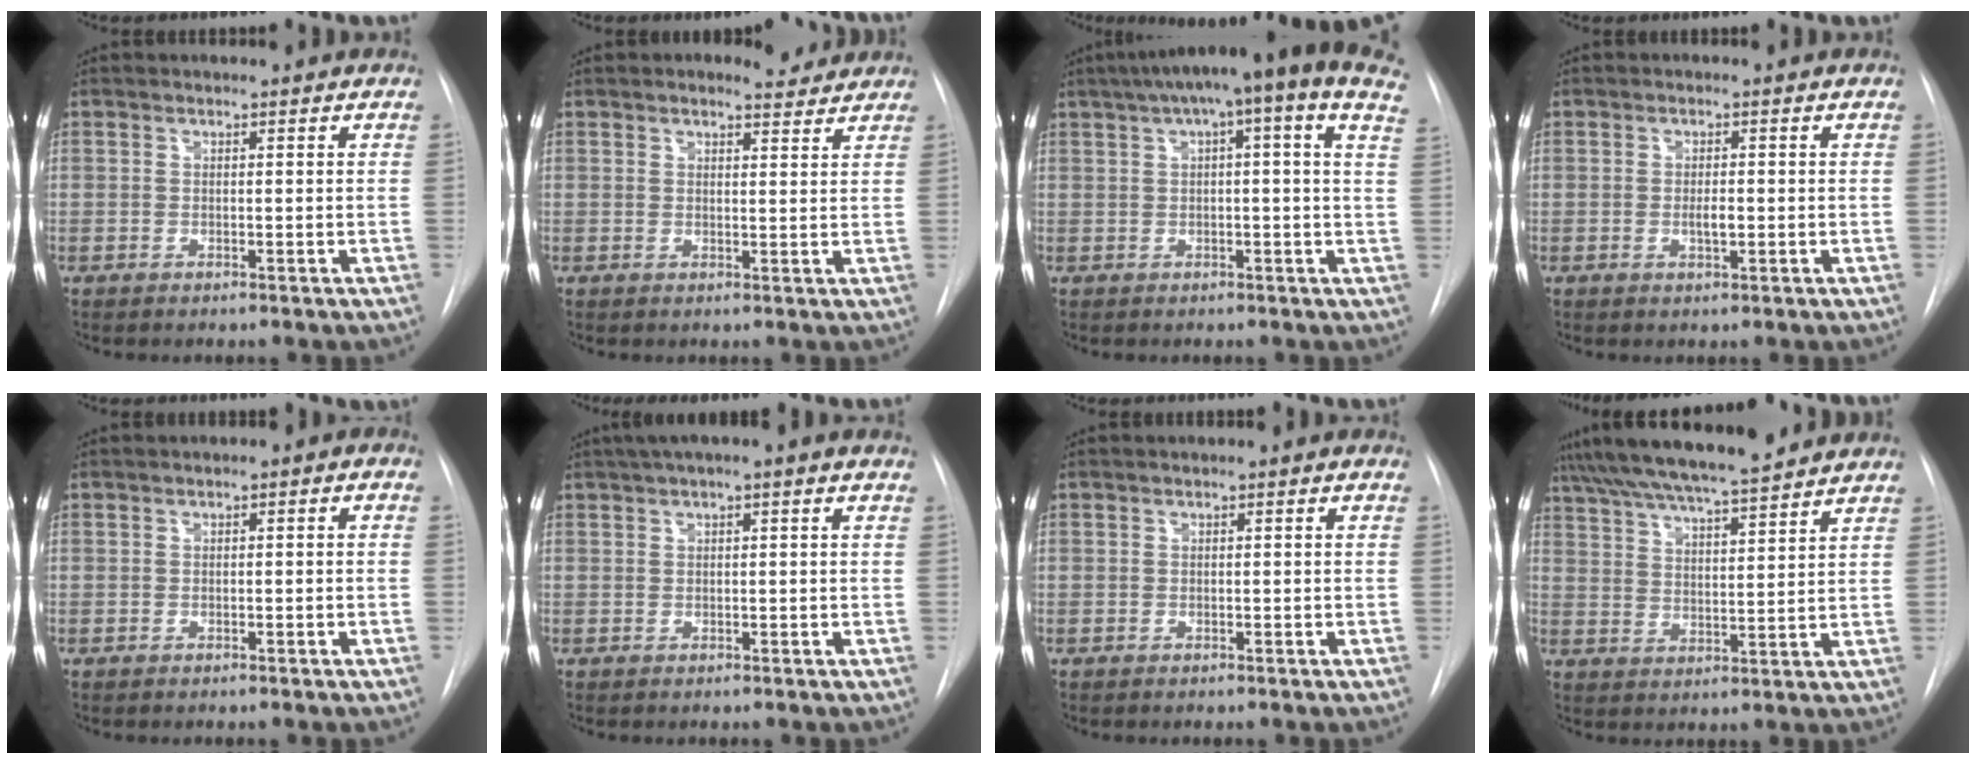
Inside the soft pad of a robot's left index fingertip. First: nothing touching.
{"total": 3.4, "force": [3.0, 1.2, 0.9], "torque": [-0.015, 0.003, 0.033]}
{"total": 18.1, "force": [11.6, 1.2, 13.9], "torque": [-0.218, 0.062, 0.138]}
{"total": 1.9, "force": [-0.3, 0.5, 1.8], "torque": [-0.034, 0.000, -0.005]}
{"total": 2.0, "force": [-0.2, 1.0, 1.6], "torque": [-0.023, 0.016, -0.004]}
{"total": 4.8, "force": [2.3, 0.6, 4.1], "torque": [-0.069, 0.030, 0.034]}
{"total": 0.6, "force": [-0.1, 0.3, 0.5], "torque": [-0.008, 0.004, -0.002]}
{"total": 15.3, "force": [13.5, 1.0, 7.1], "torque": [-0.123, 0.023, 0.213]}